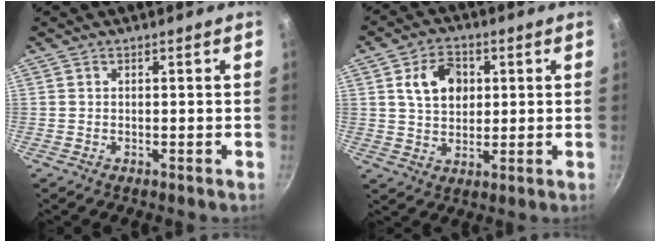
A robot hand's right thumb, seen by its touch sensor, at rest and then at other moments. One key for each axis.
{"total": 8.9, "fx": 2.4, "fy": 6.4, "fz": 5.7, "tx": -0.075, "ty": -0.001, "tz": 0.039}